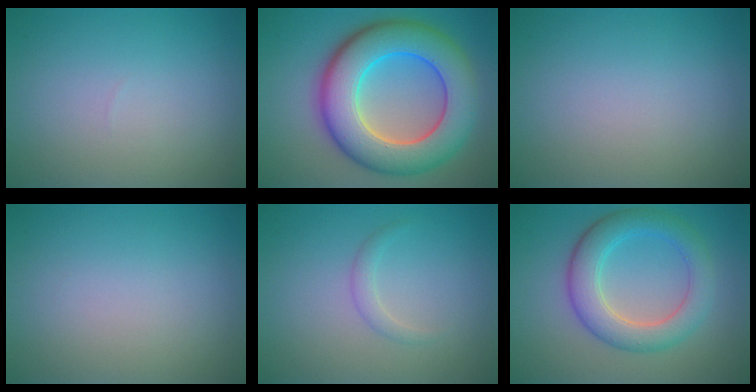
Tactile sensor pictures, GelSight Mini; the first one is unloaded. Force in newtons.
{"total": 11.4, "press": 11.4, "slide": 0.7}
{"total": 0.0}
{"total": 0.0}
{"total": 1.2, "press": 1.1, "slide": 0.1}
{"total": 5.4, "press": 5.4, "slide": 0.1}